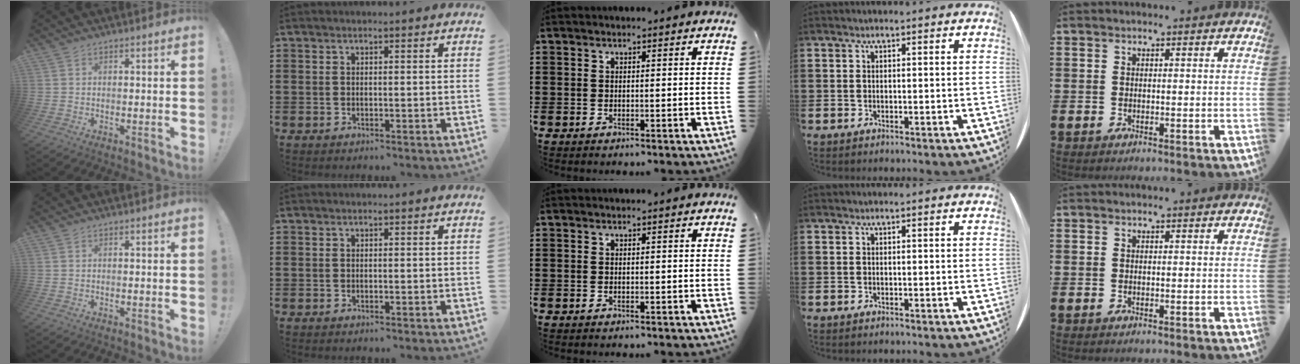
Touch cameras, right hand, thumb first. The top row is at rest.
{}